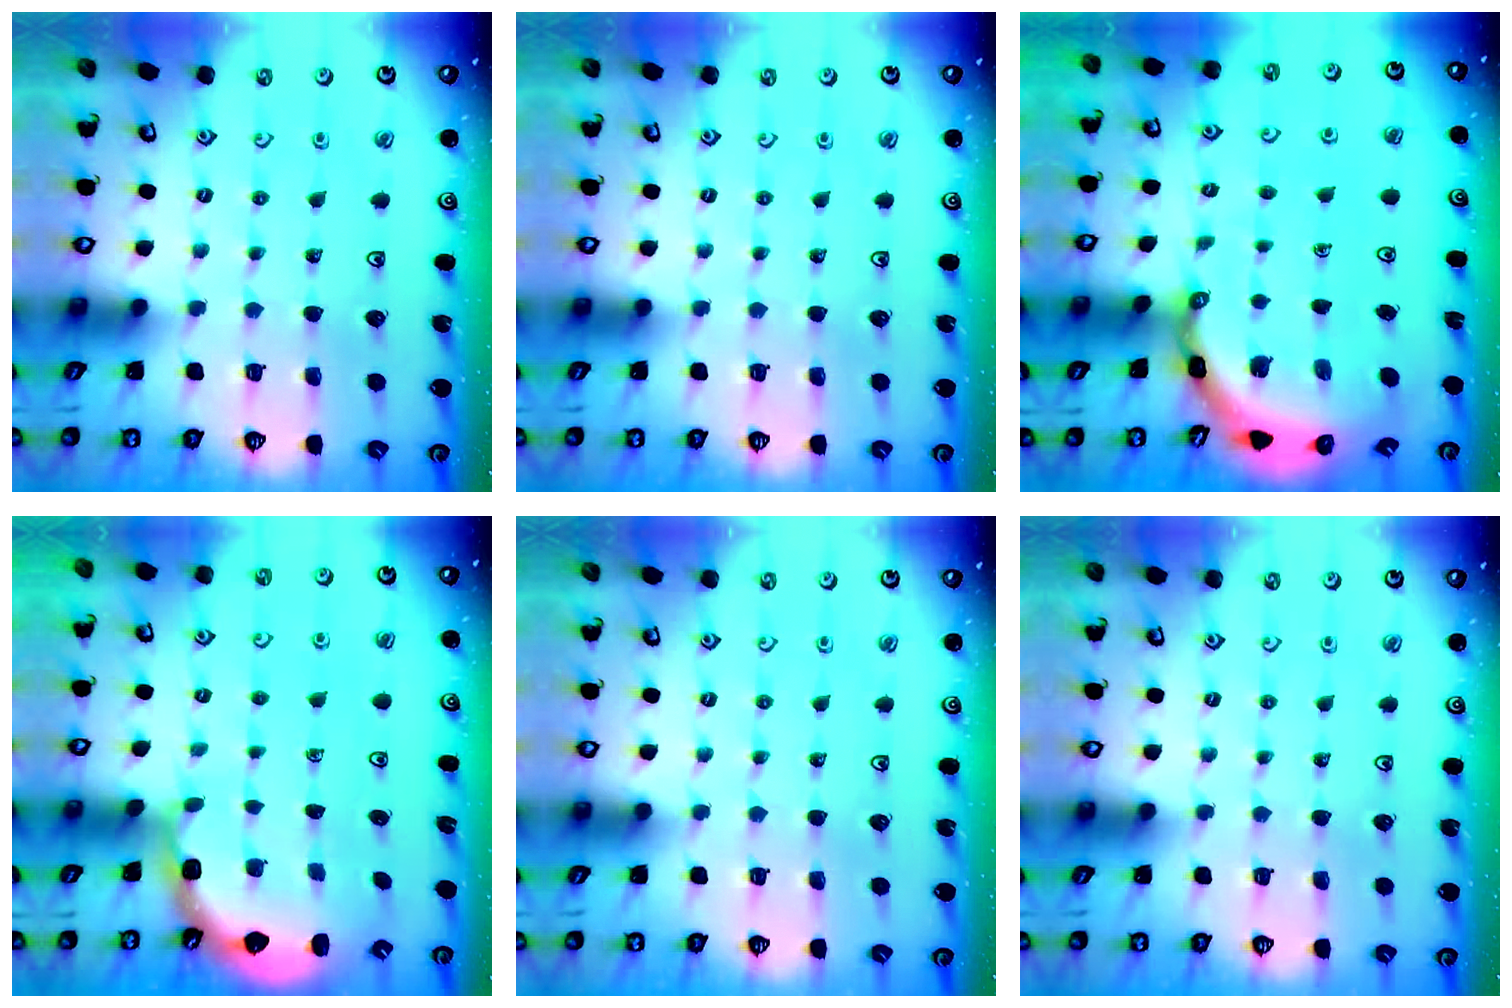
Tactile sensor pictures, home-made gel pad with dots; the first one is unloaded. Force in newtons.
{"total": 0.0}
{"total": 5.7, "press": 5.7, "slide": 0.7}
{"total": 2.2, "press": 1.8, "slide": 1.3}
{"total": 0.0}
{"total": 0.0}